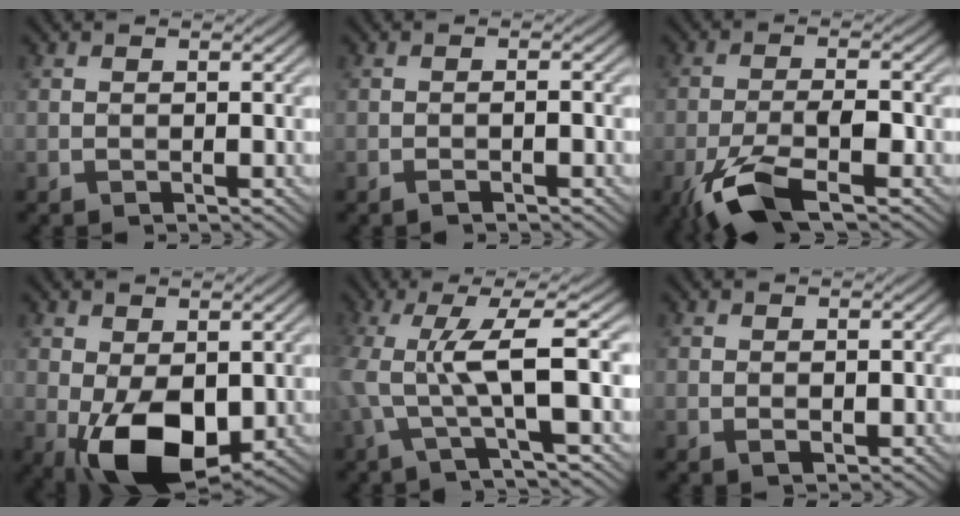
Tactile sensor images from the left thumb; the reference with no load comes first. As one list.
[{"total": 1.3, "force": [-0.8, 0.0, 1.1], "torque": [-0.018, 0.006, -0.016]}, {"total": 8.8, "force": [-5.1, 2.4, 6.8], "torque": [-0.136, -0.008, -0.106]}, {"total": 10.1, "force": [-2.6, 5.7, 8.0], "torque": [-0.156, -0.021, -0.038]}, {"total": 8.5, "force": [-0.5, 1.4, 8.4], "torque": [-0.153, 0.011, -0.020]}, {"total": 1.1, "force": [-0.1, 0.6, 0.9], "torque": [-0.016, -0.003, 0.001]}]